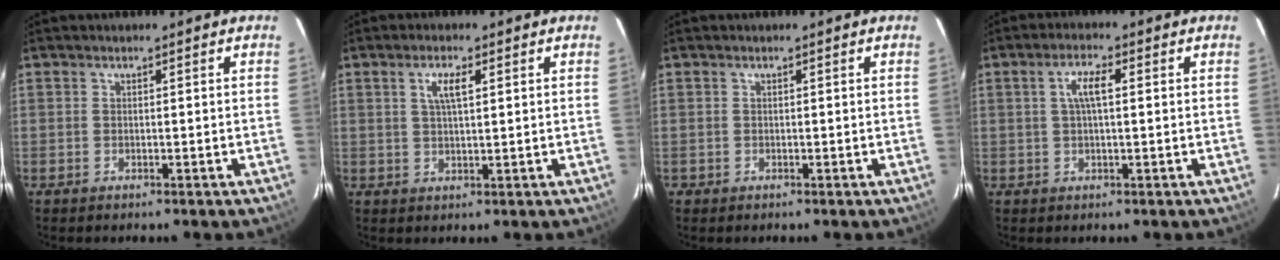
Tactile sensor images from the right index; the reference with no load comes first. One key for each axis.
{"total": 3.6, "fx": 1.4, "fy": 1.0, "fz": 3.2, "tx": -0.061, "ty": 0.004, "tz": 0.025}
{"total": 0.8, "fx": -0.1, "fy": 0.8, "fz": -0.1, "tx": 0.000, "ty": 0.004, "tz": -0.001}
{"total": 4.0, "fx": 0.8, "fy": 1.1, "fz": 3.8, "tx": -0.074, "ty": 0.010, "tz": 0.016}